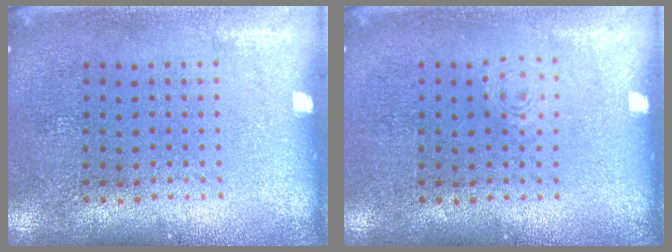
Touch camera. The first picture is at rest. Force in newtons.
{"total": 0.8, "press": 0.8, "slide": 0.2}